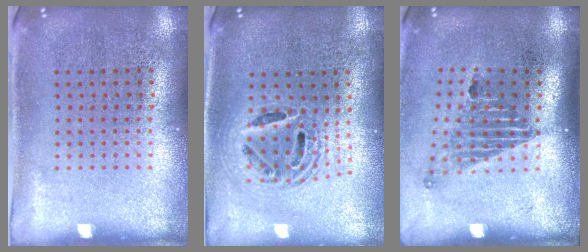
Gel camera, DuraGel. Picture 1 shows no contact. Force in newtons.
{"total": 1.8, "press": 1.5, "slide": 1.1}
{"total": 1.6, "press": 1.2, "slide": 1.1}